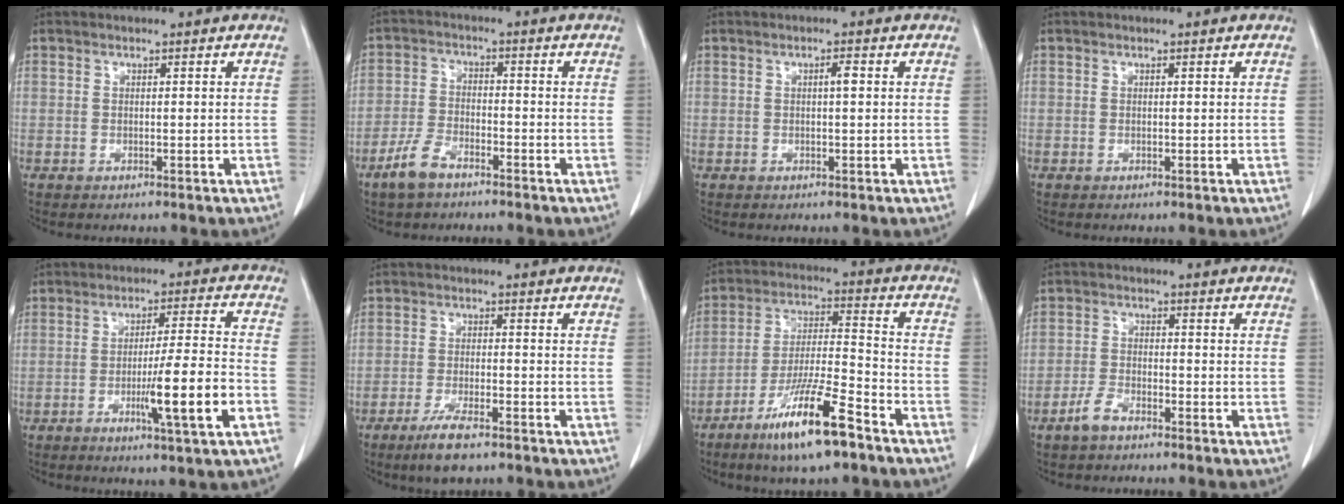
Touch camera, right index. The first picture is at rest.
{"total": 5.2, "force": [-3.7, 2.3, 2.8], "torque": [-0.065, 0.001, -0.069]}
{"total": 1.3, "force": [0.2, 0.2, 1.2], "torque": [-0.021, 0.003, 0.002]}
{"total": 0.0}
{"total": 10.4, "force": [-3.6, -0.5, 9.8], "torque": [-0.156, -0.010, -0.060]}
{"total": 5.7, "force": [-4.0, 0.9, 4.0], "torque": [-0.078, -0.010, -0.065]}
{"total": 13.8, "force": [-8.9, 1.1, 10.5], "torque": [-0.201, -0.028, -0.164]}
{"total": 3.2, "force": [-2.5, 1.3, 1.7], "torque": [-0.035, 0.003, -0.046]}